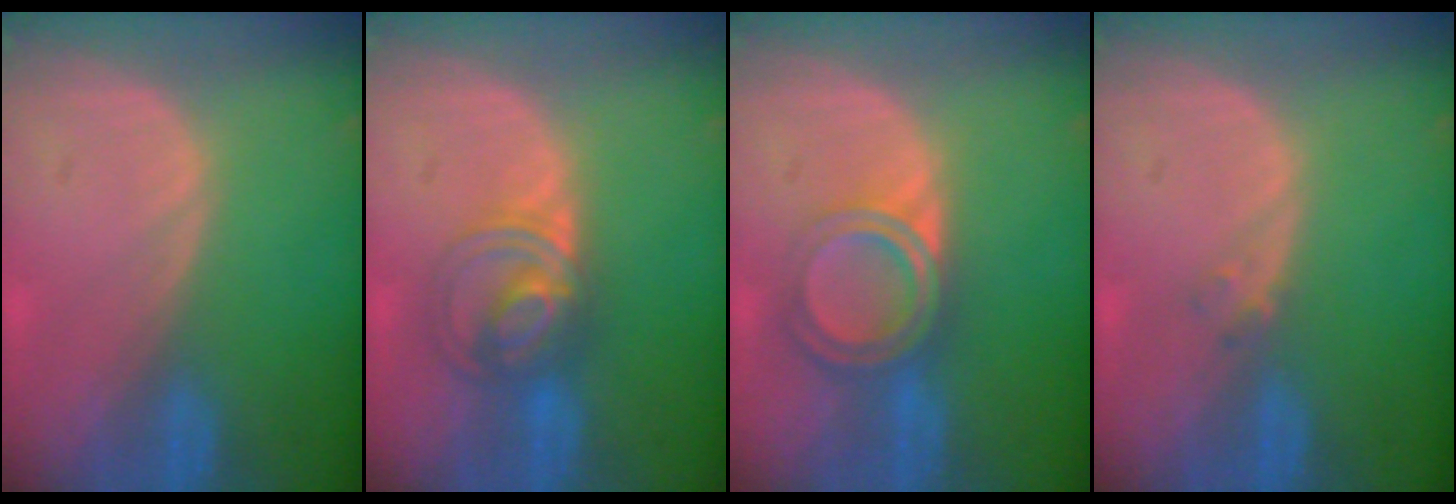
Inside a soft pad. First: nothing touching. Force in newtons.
{"total": 5.9, "press": 5.9, "slide": 0.9}
{"total": 6.4, "press": 5.4, "slide": 3.4}
{"total": 1.0, "press": 1.0, "slide": 0.2}